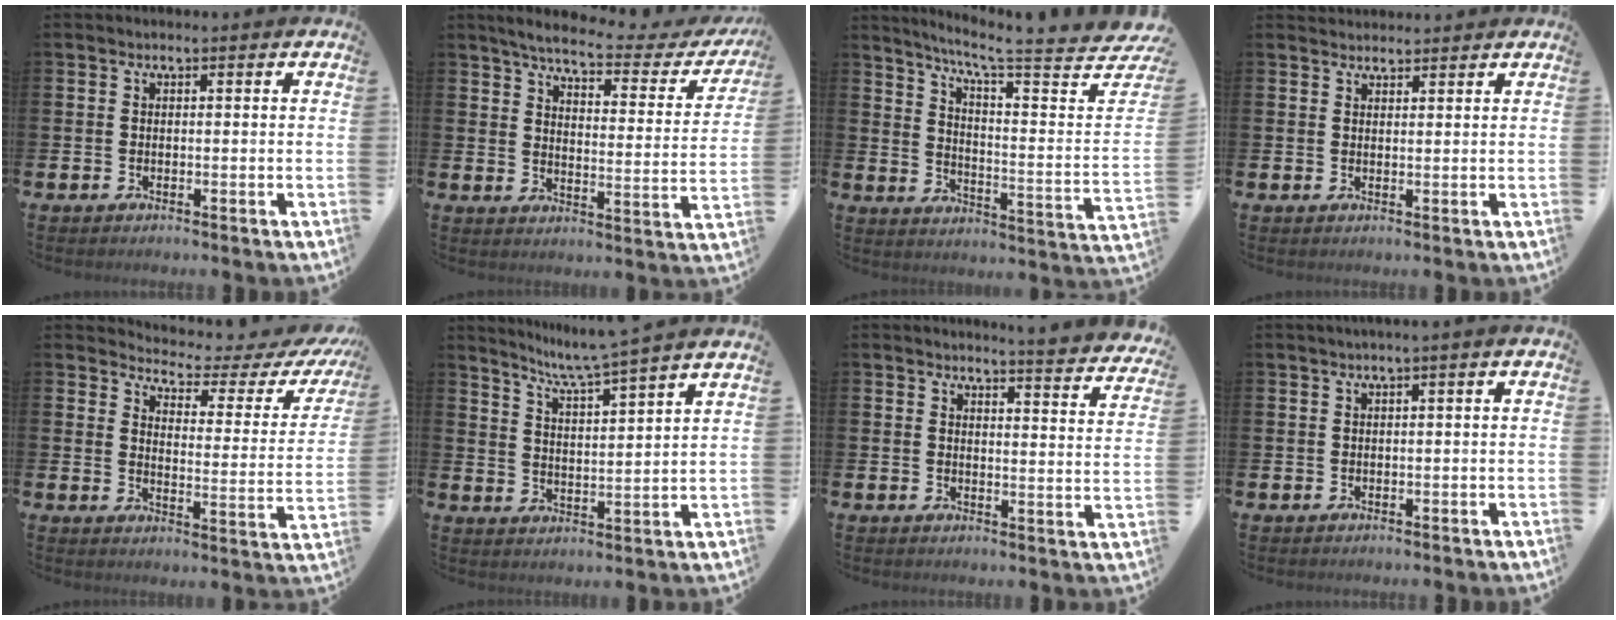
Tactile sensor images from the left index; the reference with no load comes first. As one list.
[{"total": 5.4, "force": [4.6, 0.9, 2.6], "torque": [-0.065, -0.034, 0.070]}, {"total": 5.3, "force": [4.5, -0.2, 2.8], "torque": [-0.058, -0.067, 0.061]}, {"total": 2.1, "force": [2.0, 0.5, -0.1], "torque": [0.010, -0.010, 0.035]}, {"total": 3.1, "force": [2.8, 1.0, 1.0], "torque": [-0.032, -0.034, 0.034]}, {"total": 5.6, "force": [5.3, -1.1, 1.6], "torque": [-0.056, -0.036, 0.089]}, {"total": 4.7, "force": [4.6, -0.4, 0.5], "torque": [-0.005, -0.036, 0.078]}, {"total": 0.8, "force": [-0.1, 0.0, 0.8], "torque": [-0.017, 0.001, -0.002]}]